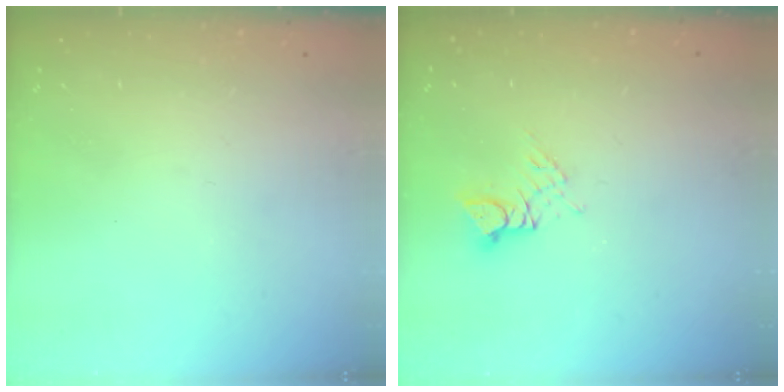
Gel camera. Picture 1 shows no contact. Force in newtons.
{"total": 3.8, "press": 3.7, "slide": 0.6}